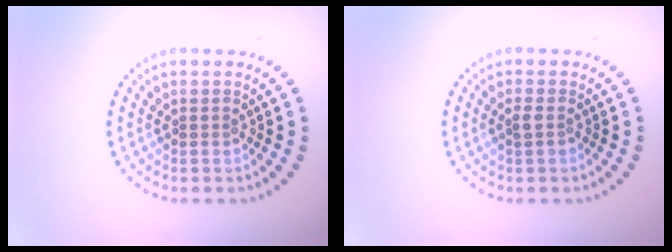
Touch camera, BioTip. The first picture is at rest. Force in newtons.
{"total": 0.9, "press": 0.9, "slide": 0.2}